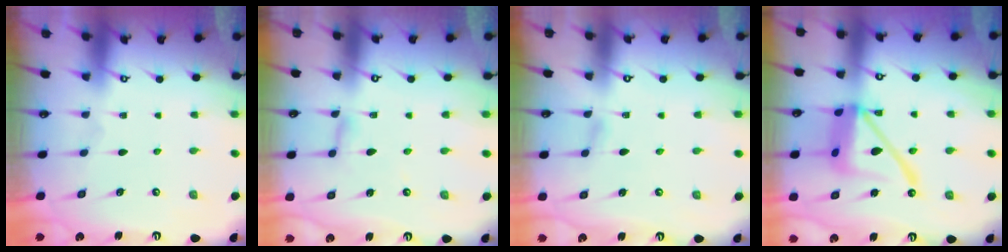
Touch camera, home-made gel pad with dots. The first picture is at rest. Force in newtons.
{"total": 2.7, "press": 2.6, "slide": 0.2}
{"total": 2.7, "press": 2.6, "slide": 0.4}
{"total": 17.6, "press": 17.5, "slide": 1.7}